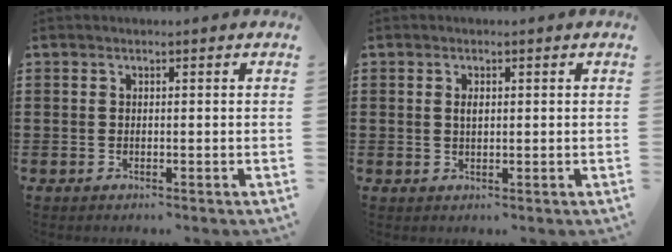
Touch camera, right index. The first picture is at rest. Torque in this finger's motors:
{"motor_torque": [0.01, -0.01, 0.03, 0.03]}